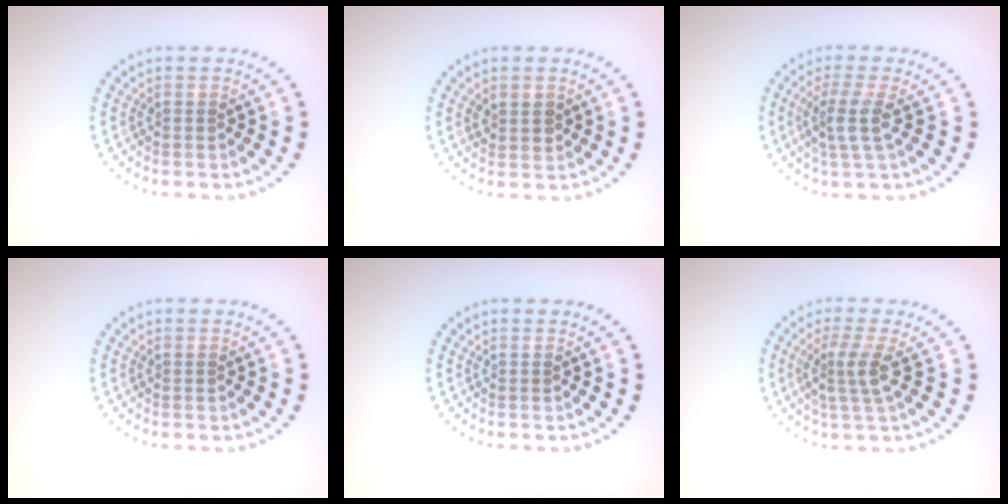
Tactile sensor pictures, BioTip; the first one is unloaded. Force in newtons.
{"total": 1.7, "press": 1.6, "slide": 0.6}
{"total": 2.9, "press": 2.3, "slide": 1.8}
{"total": 0.0}
{"total": 0.0}
{"total": 2.8, "press": 2.1, "slide": 1.8}